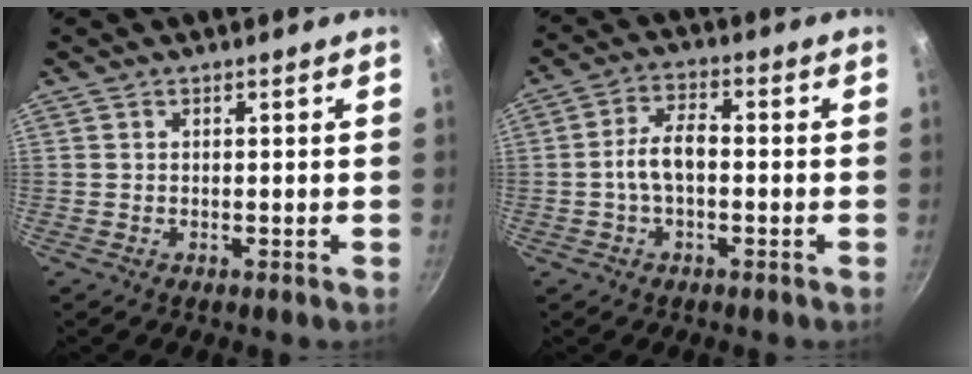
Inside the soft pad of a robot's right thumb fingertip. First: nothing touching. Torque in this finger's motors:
{"motor_torque": [1.34, 1.43, 1.05, -0.26, 0.07]}